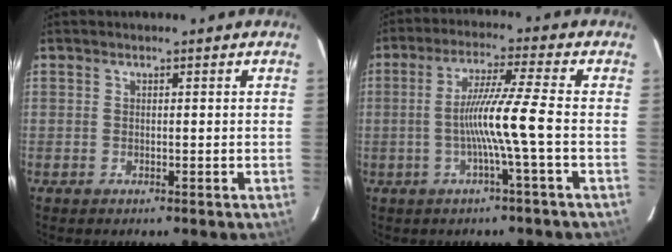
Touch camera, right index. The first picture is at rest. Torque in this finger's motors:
{"motor_torque": [1.28, -0.44, 0.70, 0.17]}